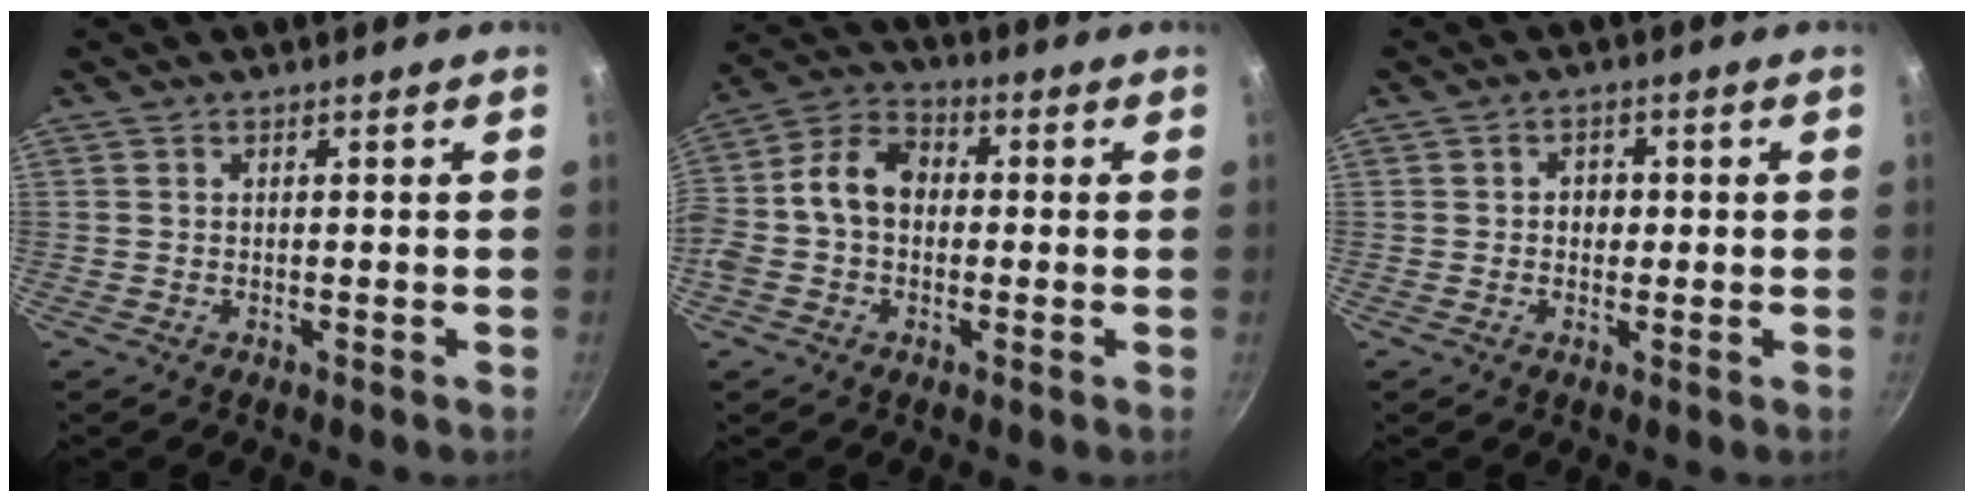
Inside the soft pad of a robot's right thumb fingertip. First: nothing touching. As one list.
[{"total": 11.1, "force": [-0.2, 8.4, 7.3], "torque": [-0.109, 0.035, -0.026]}, {"total": 2.8, "force": [0.0, 2.4, 1.4], "torque": [-0.007, 0.002, -0.003]}]